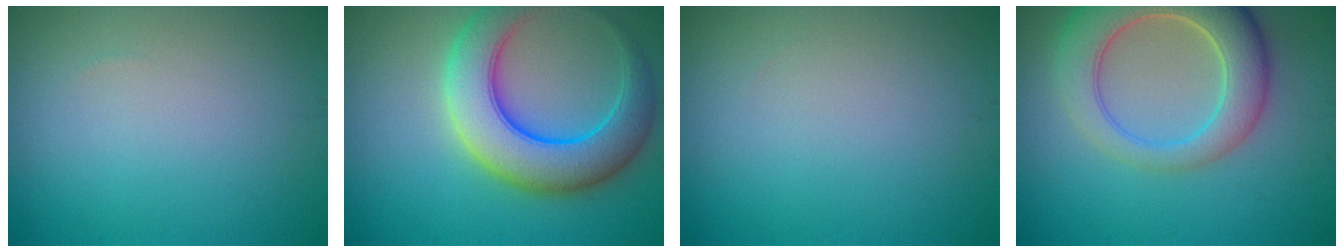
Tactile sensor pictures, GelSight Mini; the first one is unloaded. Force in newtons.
{"total": 8.4, "press": 8.4, "slide": 0.4}
{"total": 0.0}
{"total": 7.8, "press": 7.8, "slide": 1.0}